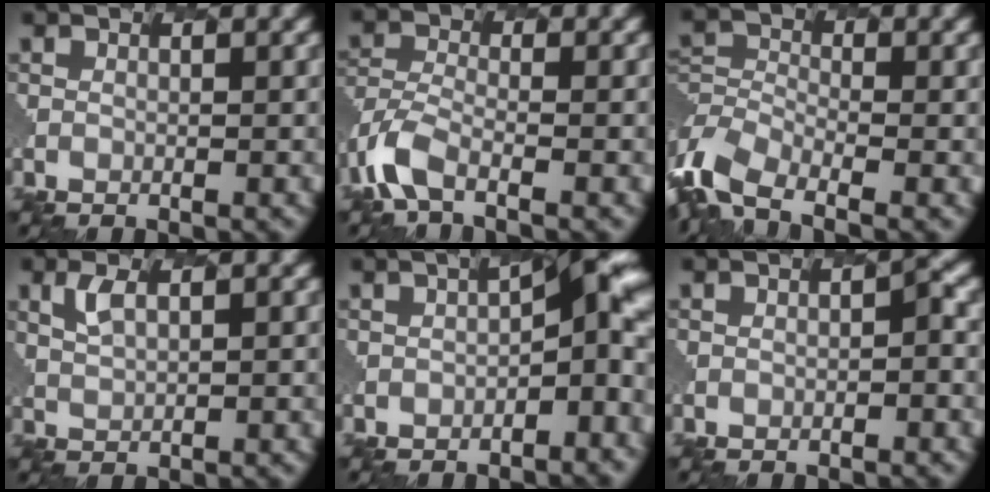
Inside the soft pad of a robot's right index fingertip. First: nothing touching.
{"total": 4.8, "force": [-3.9, 1.7, 2.3], "torque": [-0.068, -0.002, -0.086]}
{"total": 5.6, "force": [-4.3, 2.8, 2.2], "torque": [-0.059, 0.000, -0.093]}
{"total": 1.4, "force": [1.1, 0.5, 0.7], "torque": [-0.037, 0.004, 0.021]}
{"total": 8.1, "force": [-0.8, 3.0, 7.4], "torque": [-0.089, 0.012, -0.015]}
{"total": 1.0, "force": [-0.4, 0.0, 1.0], "torque": [-0.021, 0.007, -0.006]}